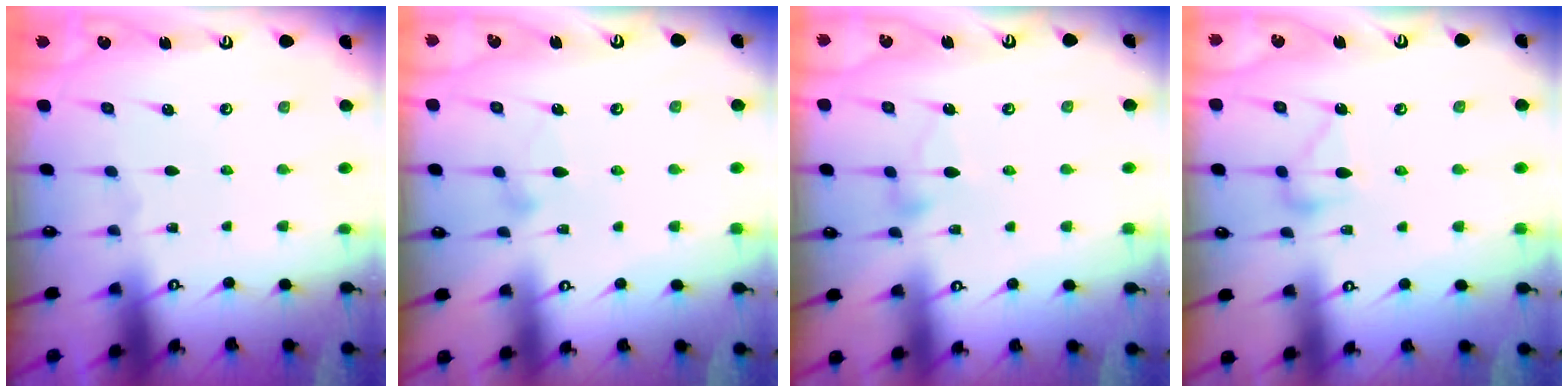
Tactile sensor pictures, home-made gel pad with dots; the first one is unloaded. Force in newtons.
{"total": 7.7, "press": 7.7, "slide": 0.4}
{"total": 4.0, "press": 4.0, "slide": 0.3}
{"total": 11.9, "press": 11.9, "slide": 0.4}